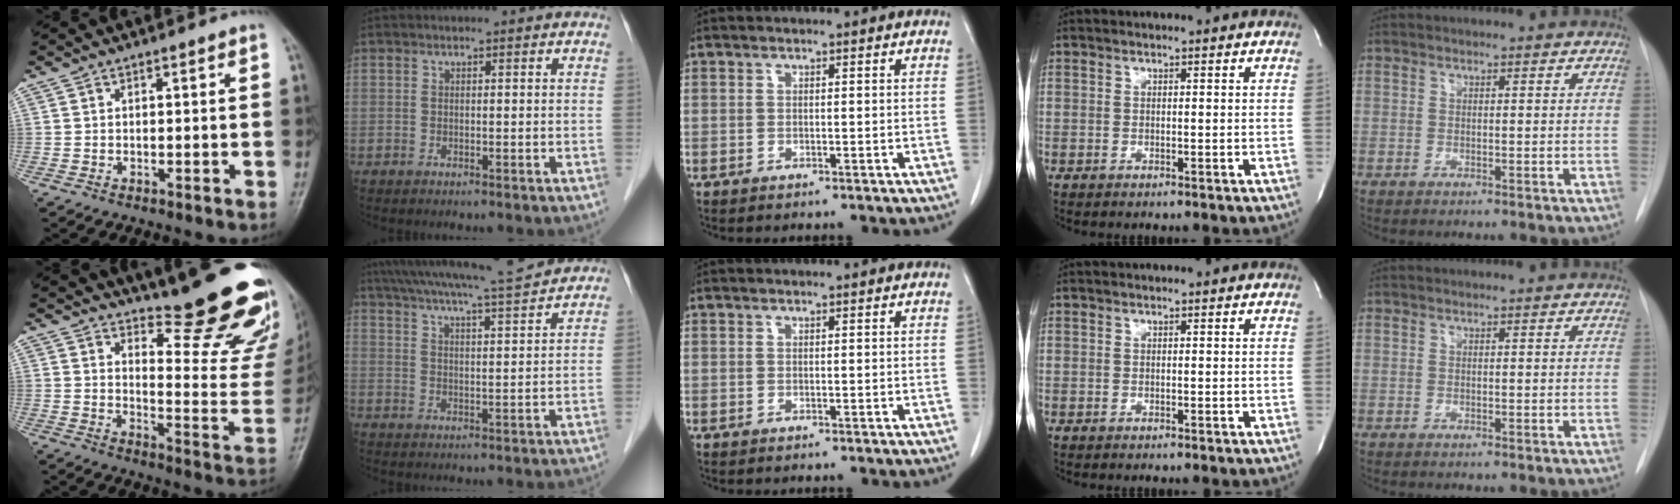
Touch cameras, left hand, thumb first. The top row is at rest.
{"thumb": {"total": 22.7, "force": [18.8, 4.4, 12.0], "torque": [-0.123, -0.176, 0.233]}, "index": {"total": 14.6, "force": [13.4, -0.3, 5.7], "torque": [-0.108, 0.007, 0.199]}}